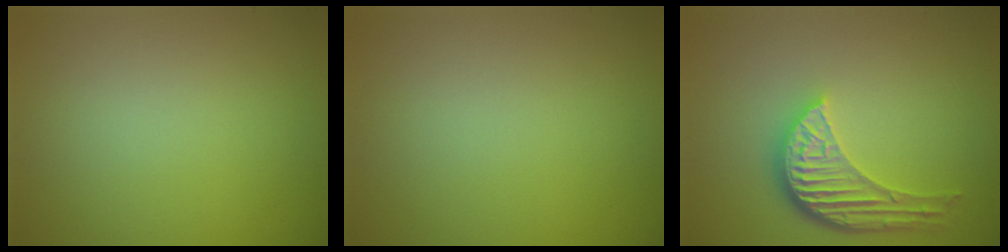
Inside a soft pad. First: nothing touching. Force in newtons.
{"total": 0.0}
{"total": 5.2, "press": 3.9, "slide": 3.5}